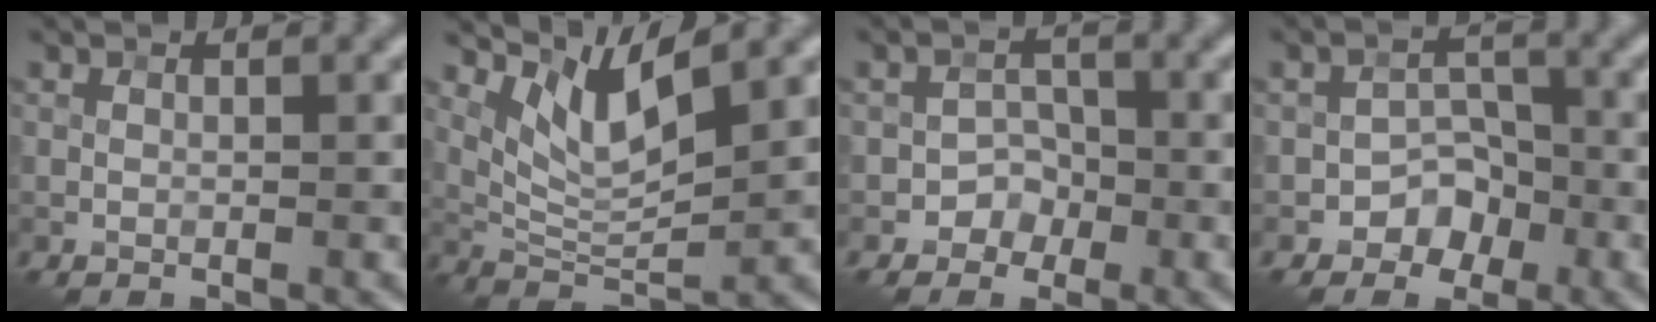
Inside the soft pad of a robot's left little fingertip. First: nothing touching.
{"total": 5.1, "force": [3.0, 1.5, 3.8], "torque": [-0.085, -0.009, 0.064]}
{"total": 2.4, "force": [-1.2, 2.0, 0.4], "torque": [0.013, 0.015, -0.028]}
{"total": 3.3, "force": [-1.8, 2.5, 1.1], "torque": [-0.005, 0.013, -0.032]}